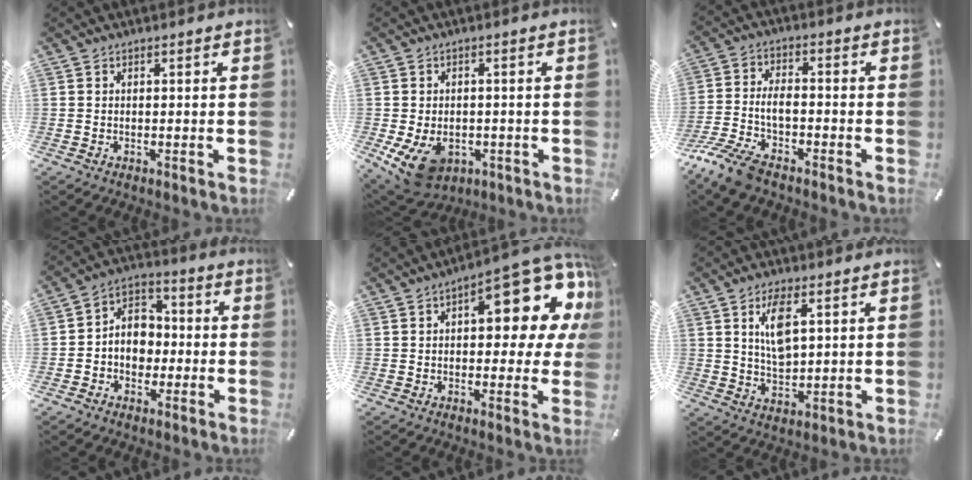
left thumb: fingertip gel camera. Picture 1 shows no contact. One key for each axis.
{"total": 9.6, "fx": -3.5, "fy": 7.0, "fz": 5.6, "tx": -0.106, "ty": 0.013, "tz": -0.059}
{"total": 9.0, "fx": -5.3, "fy": 4.4, "fz": 5.8, "tx": -0.141, "ty": 0.007, "tz": -0.105}
{"total": 7.4, "fx": -1.6, "fy": 6.6, "fz": 2.7, "tx": -0.049, "ty": 0.017, "tz": -0.029}
{"total": 16.0, "fx": 6.8, "fy": 6.8, "fz": 12.8, "tx": -0.154, "ty": -0.055, "tz": 0.107}
{"total": 7.7, "fx": 3.0, "fy": 3.3, "fz": 6.2, "tx": -0.123, "ty": -0.005, "tz": 0.049}